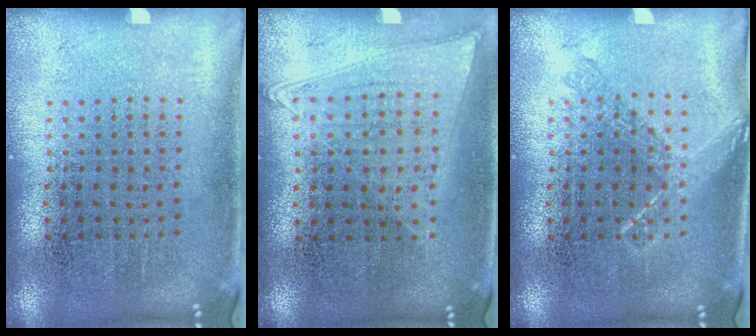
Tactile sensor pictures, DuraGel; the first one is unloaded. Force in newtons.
{"total": 1.0, "press": 1.0, "slide": 0.4}
{"total": 1.0, "press": 0.9, "slide": 0.3}